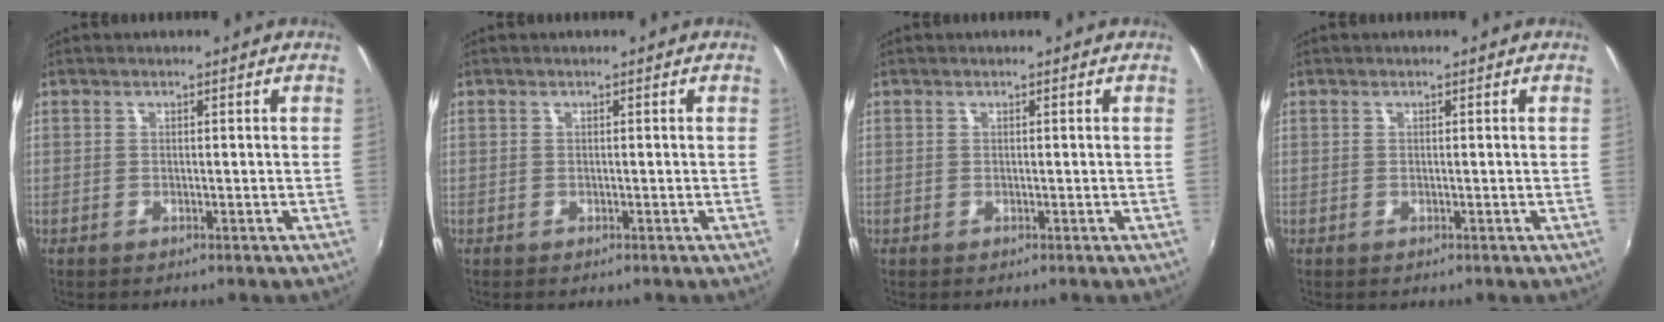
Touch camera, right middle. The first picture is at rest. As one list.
[{"total": 0.0}, {"total": 0.0}, {"total": 0.0}]